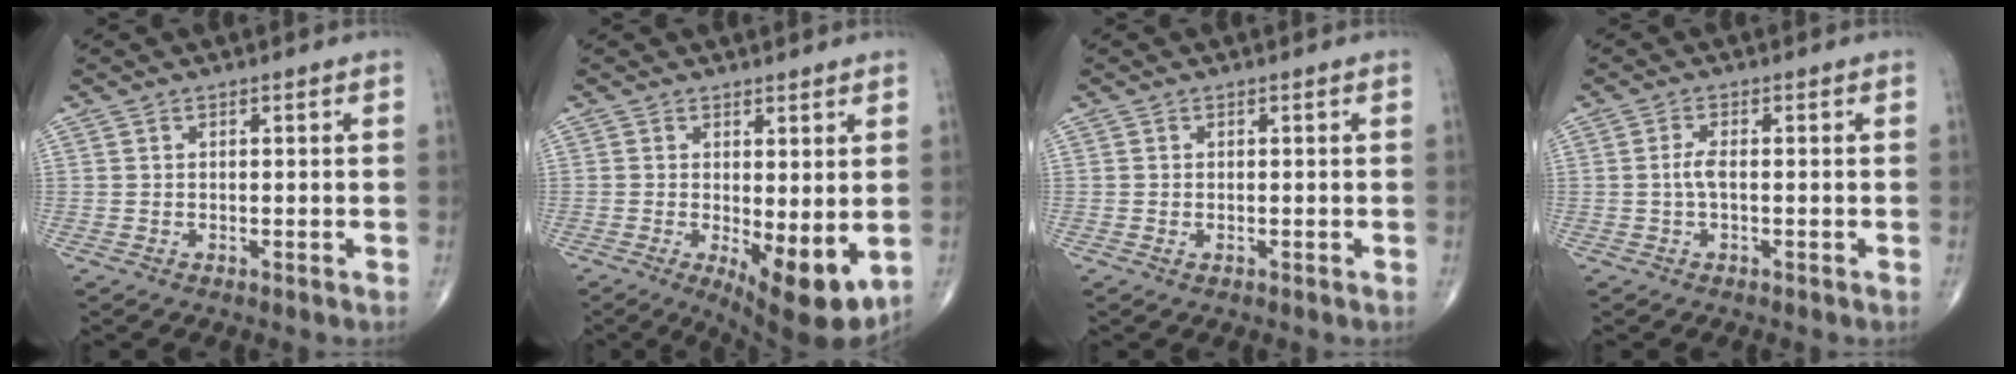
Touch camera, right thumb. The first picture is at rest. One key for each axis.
{"total": 9.9, "fx": -1.5, "fy": 3.5, "fz": 9.1, "tx": -0.125, "ty": -0.025, "tz": -0.012}
{"total": 0.5, "fx": -0.1, "fy": 0.3, "fz": 0.4, "tx": -0.008, "ty": 0.004, "tz": -0.001}
{"total": 2.1, "fx": -0.3, "fy": 0.6, "fz": 2.0, "tx": -0.047, "ty": 0.000, "tz": -0.007}